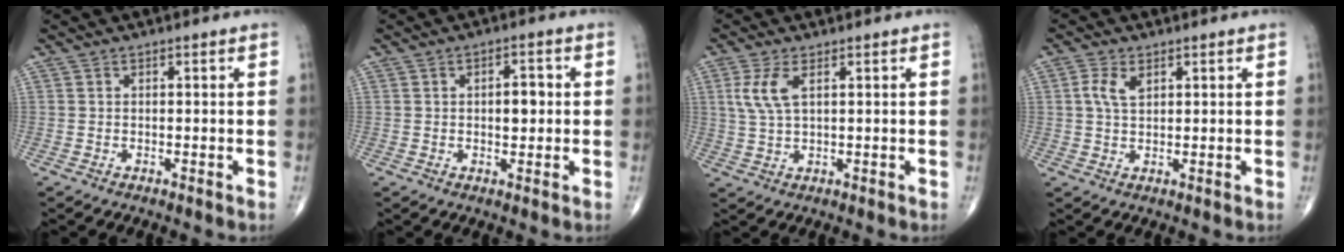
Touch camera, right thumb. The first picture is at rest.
{"total": 4.1, "force": [0.3, 2.0, 3.6], "torque": [-0.043, 0.000, 0.004]}
{"total": 5.3, "force": [1.7, 2.1, 4.5], "torque": [-0.109, 0.001, 0.041]}
{"total": 3.7, "force": [1.4, 2.1, 2.7], "torque": [-0.056, 0.002, 0.027]}